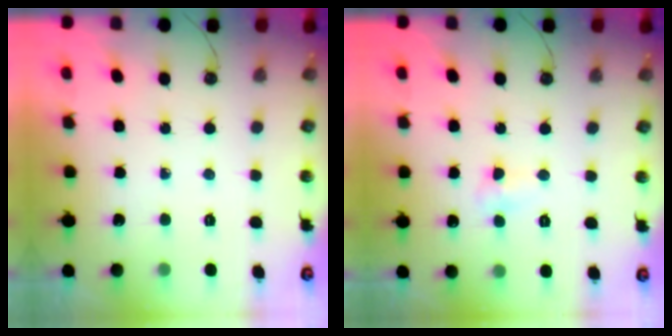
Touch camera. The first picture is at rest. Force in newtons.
{"total": 4.1, "press": 4.1, "slide": 0.7}